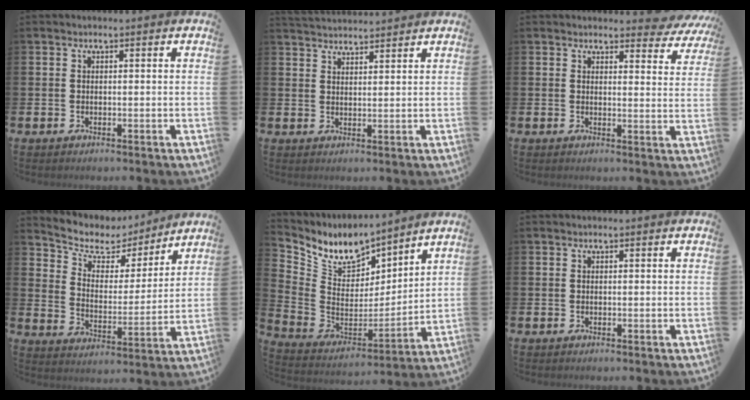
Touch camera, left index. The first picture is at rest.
{"total": 3.1, "force": [3.0, 0.3, 0.1], "torque": [-0.003, -0.017, 0.056]}
{"total": 3.0, "force": [2.8, 1.0, 0.4], "torque": [0.006, -0.019, 0.044]}
{"total": 6.8, "force": [5.9, 3.2, 1.2], "torque": [-0.055, -0.046, 0.098]}
{"total": 8.7, "force": [7.8, 3.7, 1.1], "torque": [-0.064, -0.063, 0.141]}
{"total": 0.0}